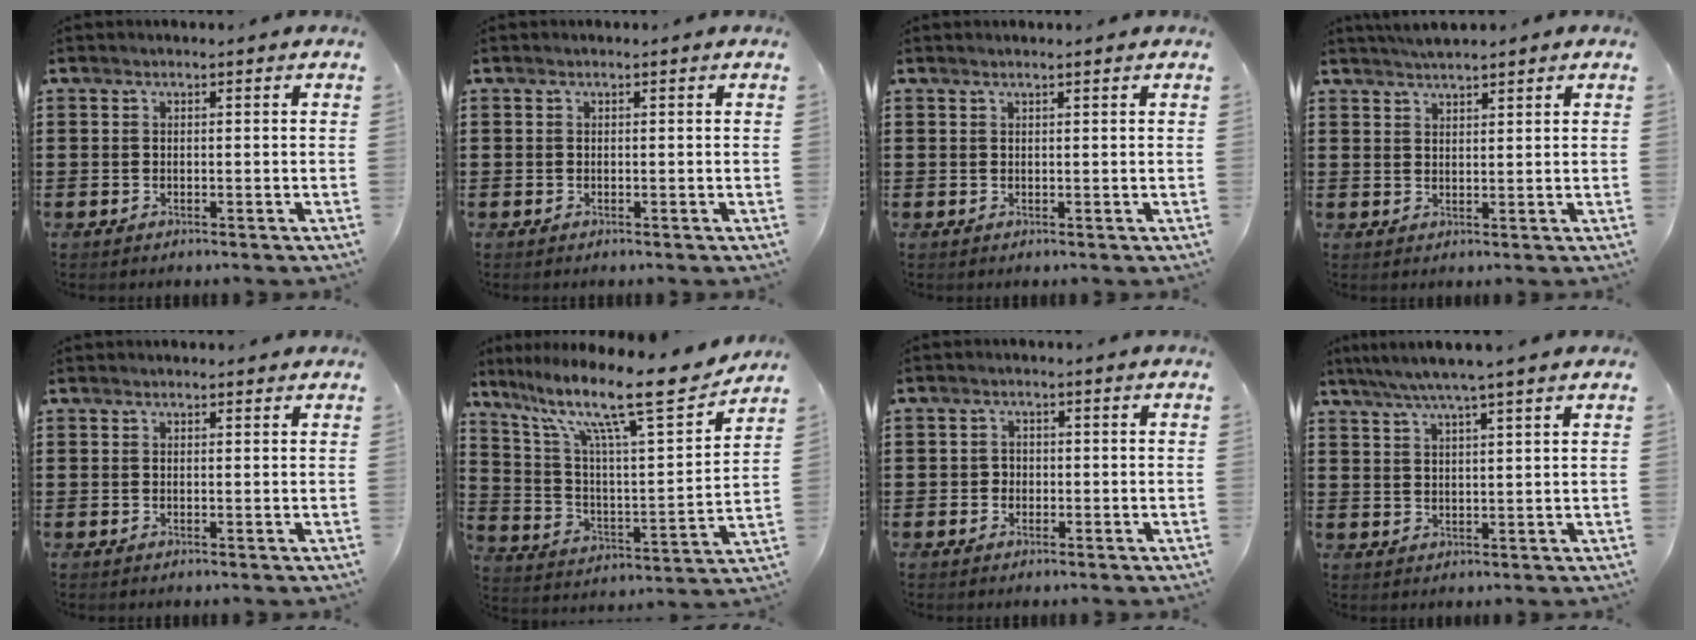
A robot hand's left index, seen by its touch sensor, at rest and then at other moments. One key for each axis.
{"total": 0.0}
{"total": 0.7, "fx": 0.6, "fy": -0.1, "fz": 0.4, "tx": -0.007, "ty": -0.001, "tz": 0.011}
{"total": 2.5, "fx": 2.4, "fy": 0.3, "fz": 0.7, "tx": -0.019, "ty": 0.001, "tz": 0.045}
{"total": 1.0, "fx": 0.9, "fy": 0.1, "fz": 0.3, "tx": 0.002, "ty": -0.002, "tz": 0.016}
{"total": 15.3, "fx": 11.2, "fy": 2.1, "fz": 10.2, "tx": -0.209, "ty": -0.065, "tz": 0.177}
{"total": 1.4, "fx": -0.2, "fy": 1.4, "fz": 0.3, "tx": -0.010, "ty": 0.005, "tz": -0.007}
{"total": 4.5, "fx": 3.6, "fy": -0.5, "fz": 2.6, "tx": -0.059, "ty": -0.010, "tz": 0.062}